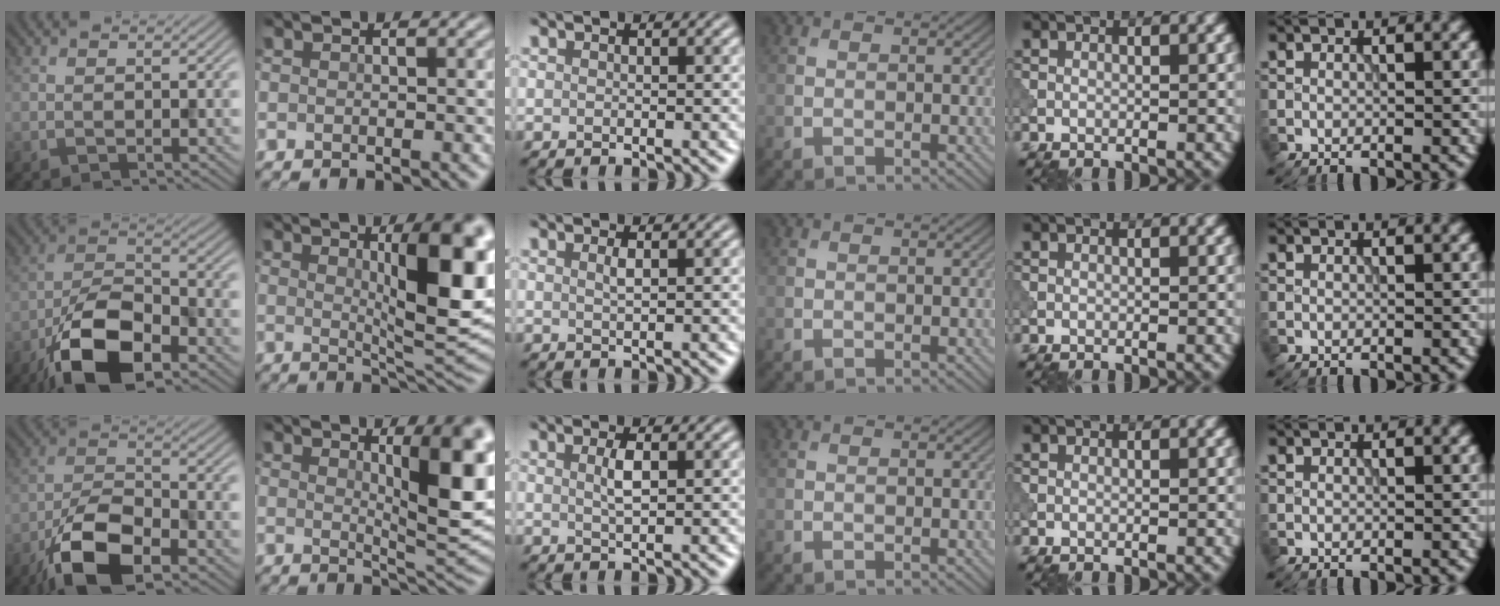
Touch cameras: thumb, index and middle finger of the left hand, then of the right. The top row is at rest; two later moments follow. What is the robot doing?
{"motion": "shake", "object": "bell"}